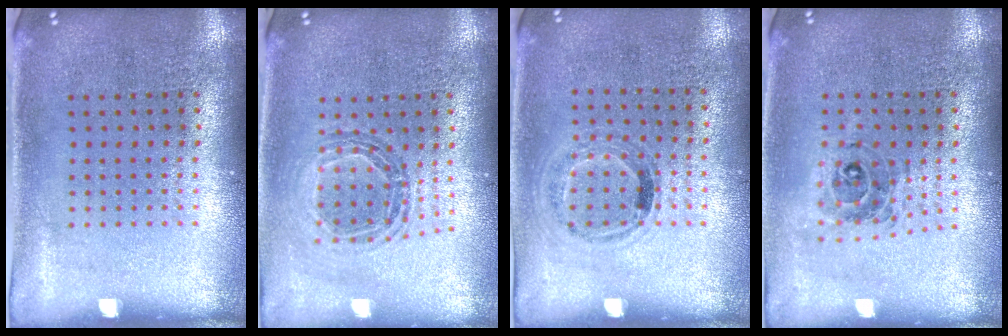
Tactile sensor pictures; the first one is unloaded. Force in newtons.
{"total": 0.9, "press": 0.9, "slide": 0.1}
{"total": 1.0, "press": 0.8, "slide": 0.7}
{"total": 0.8, "press": 0.8, "slide": 0.0}